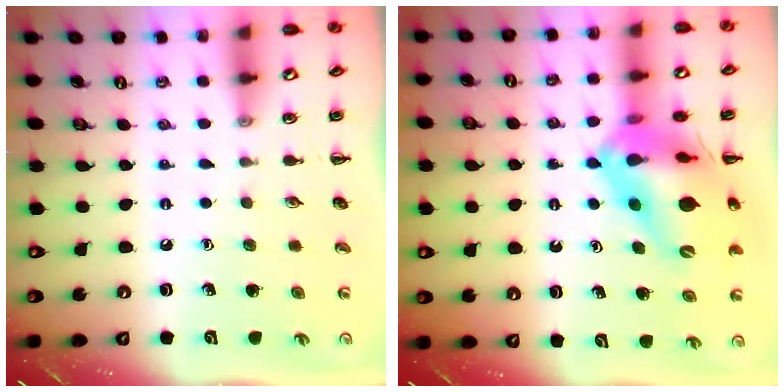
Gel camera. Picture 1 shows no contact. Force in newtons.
{"total": 20.0, "press": 19.5, "slide": 4.4}